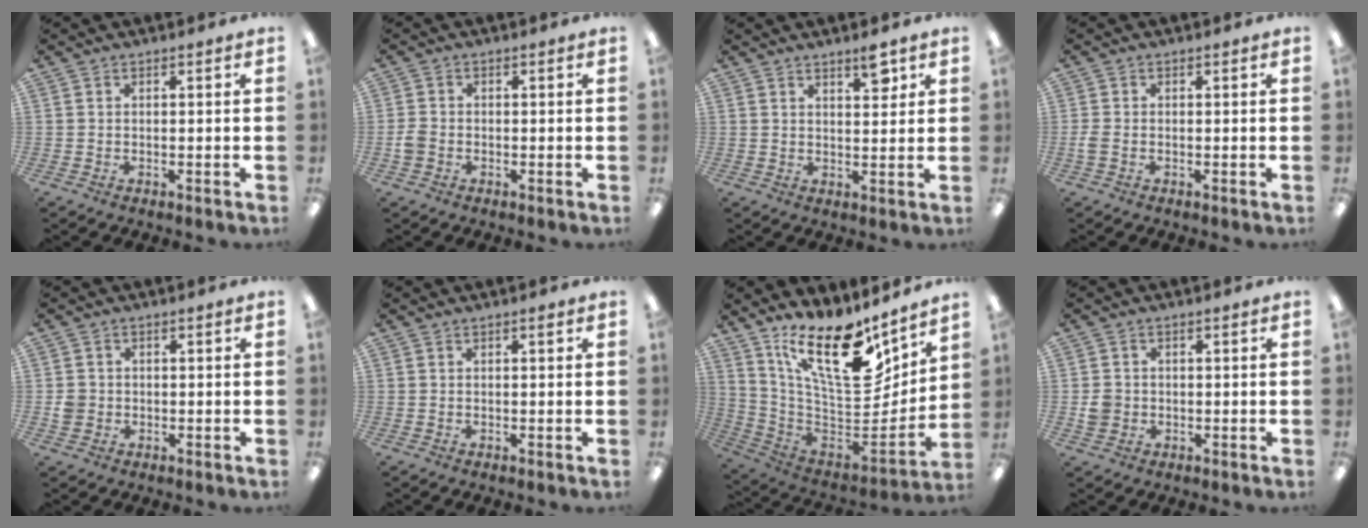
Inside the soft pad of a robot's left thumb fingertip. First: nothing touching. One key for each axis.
{"total": 2.5, "fx": -0.9, "fy": 2.0, "fz": 1.3, "tx": -0.021, "ty": 0.007, "tz": -0.016}
{"total": 5.1, "fx": 3.7, "fy": 1.7, "fz": 3.1, "tx": -0.030, "ty": -0.023, "tz": 0.057}
{"total": 1.8, "fx": -0.2, "fy": 1.1, "fz": 1.4, "tx": -0.026, "ty": 0.003, "tz": -0.003}
{"total": 2.7, "fx": -0.3, "fy": 2.6, "fz": 0.7, "tx": -0.005, "ty": 0.001, "tz": -0.008}
{"total": 0.8, "fx": 0.5, "fy": 0.2, "fz": 0.6, "tx": -0.011, "ty": 0.002, "tz": 0.008}
{"total": 22.6, "fx": 13.9, "fy": 9.1, "fz": 15.4, "tx": -0.237, "ty": -0.104, "tz": 0.245}
{"total": 3.2, "fx": -0.2, "fy": 3.0, "fz": 1.0, "tx": -0.011, "ty": 0.002, "tz": -0.006}